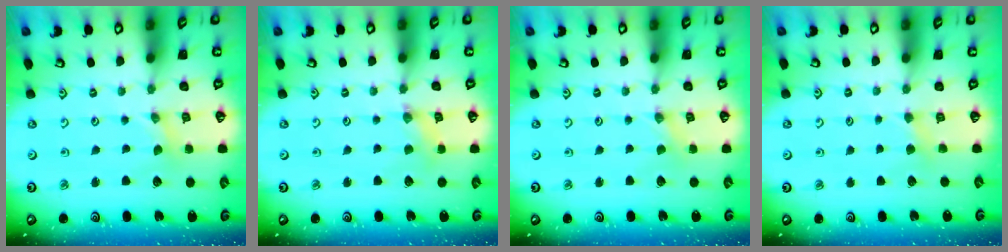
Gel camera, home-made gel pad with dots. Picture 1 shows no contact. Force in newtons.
{"total": 2.4, "press": 2.4, "slide": 0.2}
{"total": 0.0}
{"total": 3.4, "press": 3.4, "slide": 0.5}